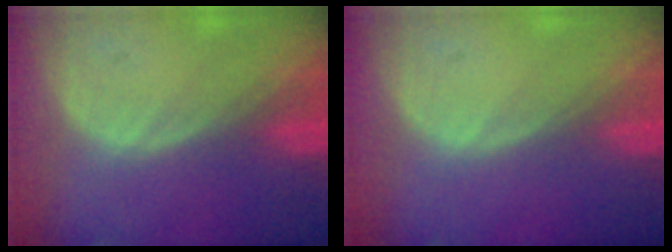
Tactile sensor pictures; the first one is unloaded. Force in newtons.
{"total": 0.0}